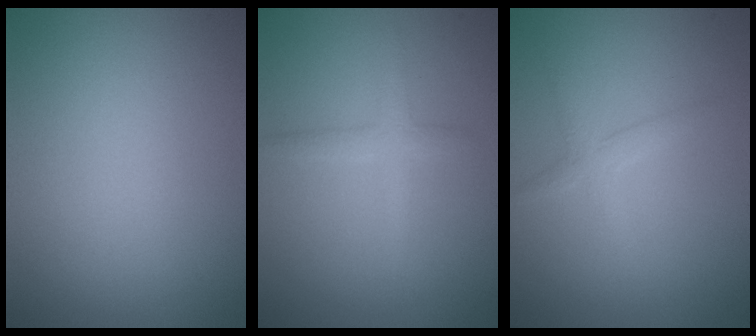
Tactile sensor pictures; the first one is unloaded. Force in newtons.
{"total": 1.9, "press": 1.9, "slide": 0.1}
{"total": 1.6, "press": 1.6, "slide": 0.1}